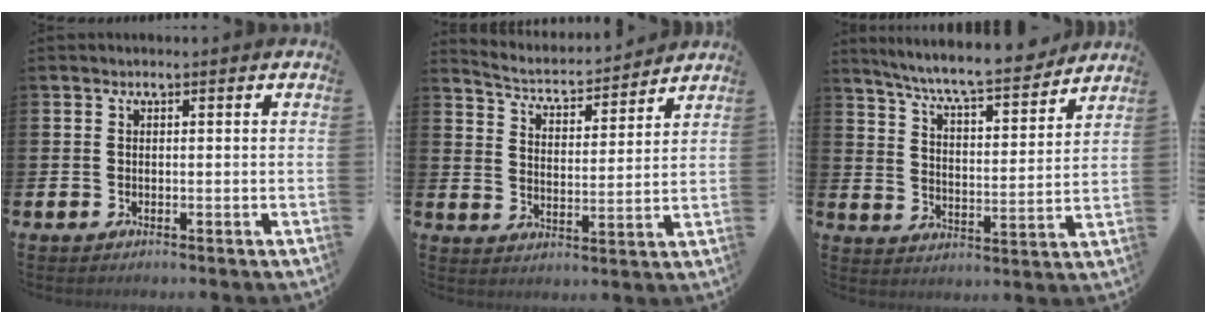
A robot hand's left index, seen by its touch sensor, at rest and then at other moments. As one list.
[{"total": 3.8, "force": [3.6, 1.0, 0.7], "torque": [-0.038, -0.034, 0.055]}, {"total": 7.9, "force": [7.4, 0.5, 2.7], "torque": [-0.076, -0.056, 0.125]}]